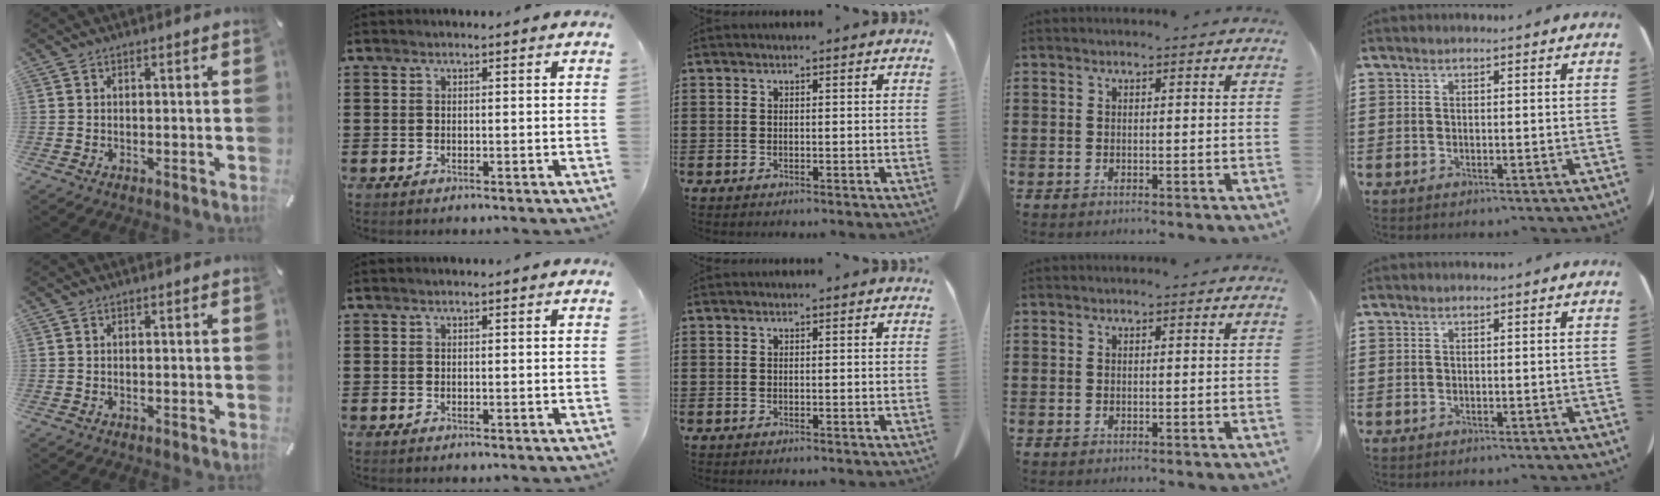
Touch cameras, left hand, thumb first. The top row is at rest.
{}